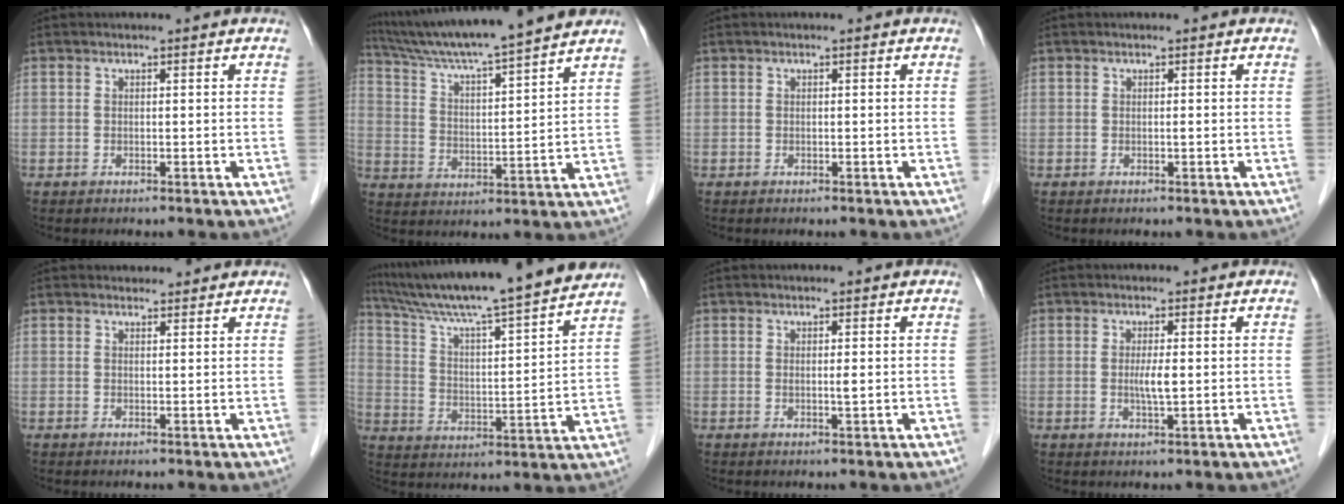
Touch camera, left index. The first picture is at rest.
{"total": 16.3, "force": [14.4, -1.0, 7.5], "torque": [-0.135, 0.011, 0.229]}
{"total": 0.0}
{"total": 0.0}
{"total": 2.6, "force": [2.4, 1.0, 0.1], "torque": [-0.004, 0.013, 0.029]}
{"total": 20.7, "force": [18.3, -0.8, 9.7], "torque": [-0.168, -0.002, 0.281]}
{"total": 0.8, "force": [0.2, 0.0, 0.8], "torque": [-0.018, -0.002, 0.002]}
{"total": 2.4, "force": [0.1, 0.1, 2.4], "torque": [-0.051, -0.004, 0.001]}